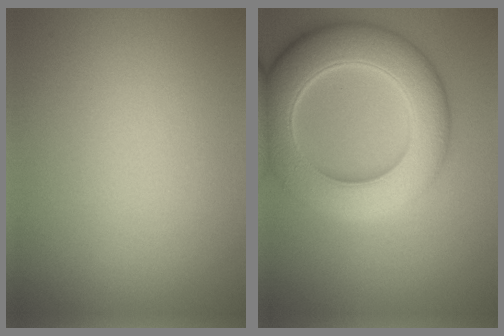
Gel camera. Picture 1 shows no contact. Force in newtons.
{"total": 9.6, "press": 9.6, "slide": 0.5}